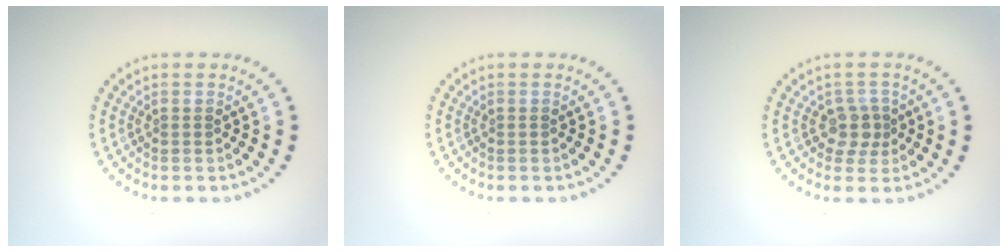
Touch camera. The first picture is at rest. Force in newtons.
{"total": 0.0}
{"total": 2.1, "press": 1.7, "slide": 1.2}